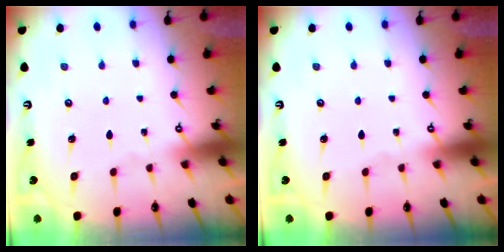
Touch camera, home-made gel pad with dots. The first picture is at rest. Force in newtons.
{"total": 0.0}